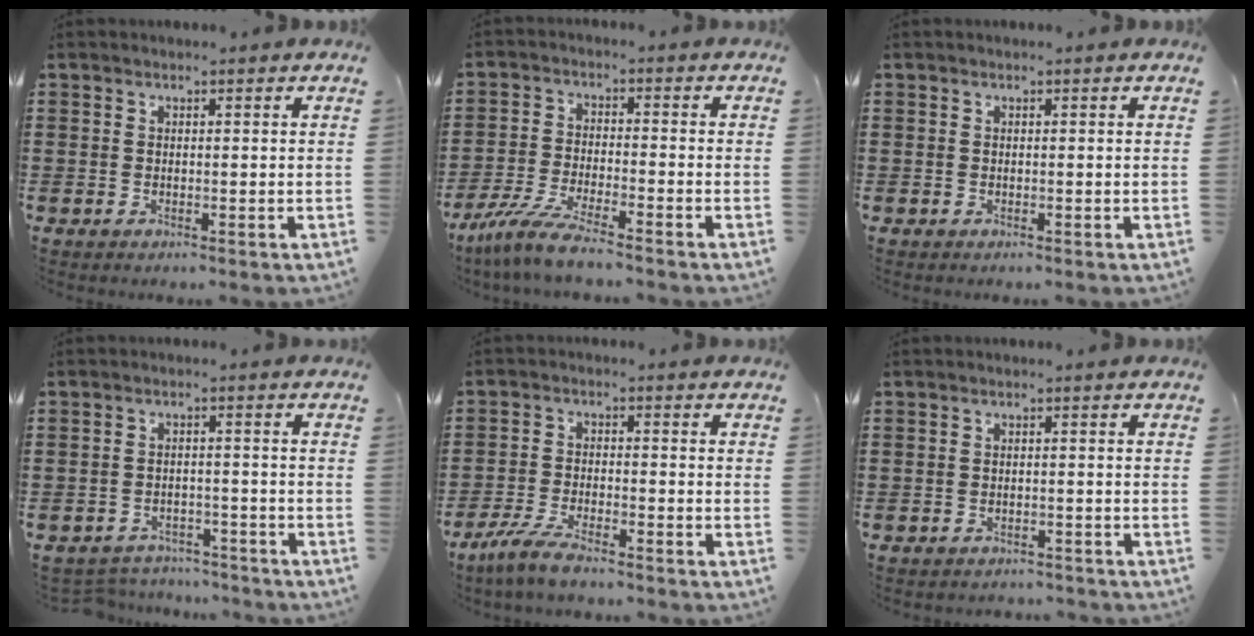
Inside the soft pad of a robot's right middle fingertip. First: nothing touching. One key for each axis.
{"total": 6.6, "fx": -5.8, "fy": -0.1, "fz": 3.2, "tx": -0.082, "ty": -0.018, "tz": -0.118}
{"total": 0.0}
{"total": 3.6, "fx": -3.5, "fy": 0.7, "fz": 0.0, "tx": -0.006, "ty": 0.003, "tz": -0.076}
{"total": 5.0, "fx": -4.4, "fy": 0.6, "fz": 2.4, "tx": -0.067, "ty": -0.009, "tz": -0.090}
{"total": 1.5, "fx": -1.4, "fy": 0.3, "fz": -0.1, "tx": -0.004, "ty": 0.002, "tz": -0.033}